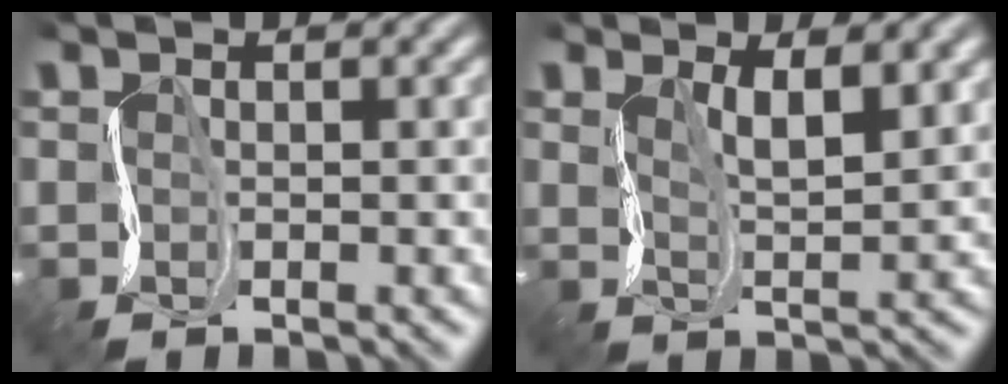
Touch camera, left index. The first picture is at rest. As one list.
[{"total": 3.0, "force": [1.3, 0.8, 2.7], "torque": [-0.061, -0.009, 0.019]}]